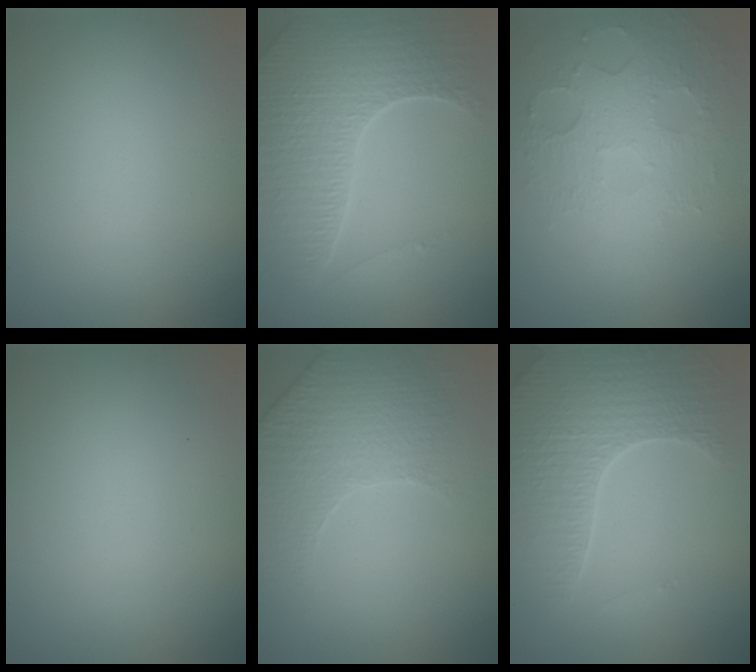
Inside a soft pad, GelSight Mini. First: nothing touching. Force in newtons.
{"total": 7.0, "press": 5.1, "slide": 4.8}
{"total": 5.2, "press": 3.4, "slide": 3.9}
{"total": 0.0}
{"total": 2.6, "press": 2.4, "slide": 1.0}
{"total": 6.1, "press": 4.9, "slide": 3.7}